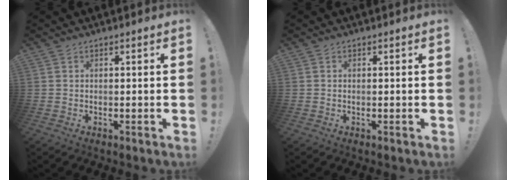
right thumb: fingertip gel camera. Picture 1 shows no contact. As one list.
[{"total": 0.0}]